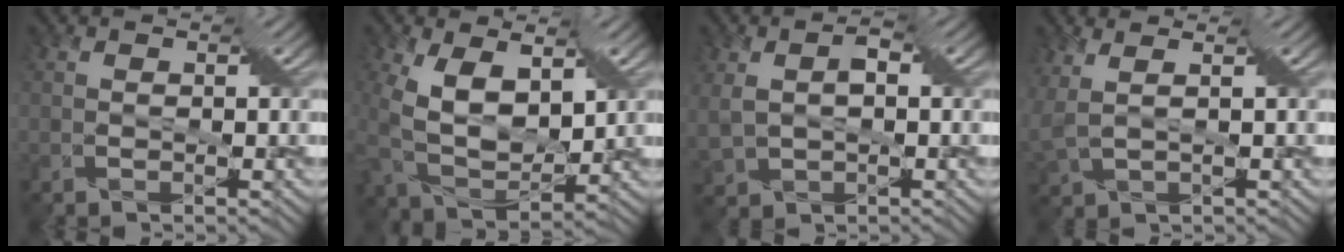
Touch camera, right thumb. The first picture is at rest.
{"total": 9.2, "force": [2.8, 4.9, 7.3], "torque": [-0.170, -0.002, 0.048]}
{"total": 4.7, "force": [0.8, 2.9, 3.7], "torque": [-0.090, -0.003, 0.017]}
{"total": 4.8, "force": [2.2, 1.8, 3.9], "torque": [-0.105, 0.007, 0.052]}